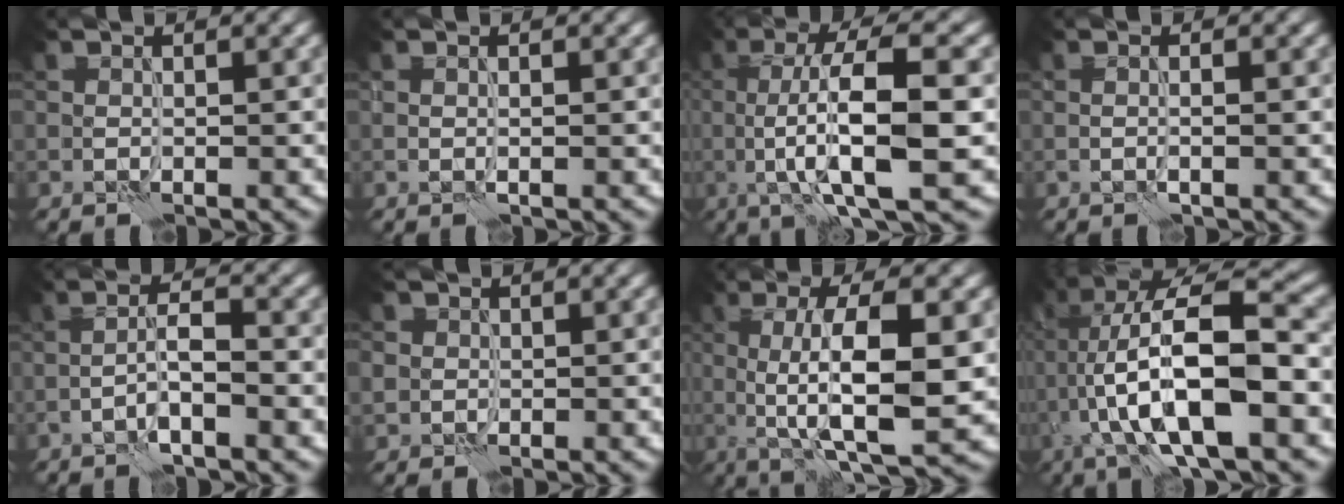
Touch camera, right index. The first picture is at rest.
{"total": 0.5, "force": [0.0, 0.1, 0.5], "torque": [-0.013, 0.000, 0.000]}
{"total": 10.5, "force": [-0.6, 2.9, 10.0], "torque": [-0.150, 0.012, -0.015]}
{"total": 1.1, "force": [-0.1, 0.2, 1.1], "torque": [-0.017, -0.005, -0.005]}
{"total": 3.0, "force": [-1.5, 0.5, 2.6], "torque": [-0.051, 0.012, -0.033]}
{"total": 1.9, "force": [0.2, 1.8, 0.3], "torque": [-0.006, 0.004, 0.004]}
{"total": 9.6, "force": [0.2, 2.8, 9.2], "torque": [-0.142, 0.003, 0.006]}
{"total": 14.2, "force": [-1.1, 4.9, 13.3], "torque": [-0.248, 0.029, -0.018]}